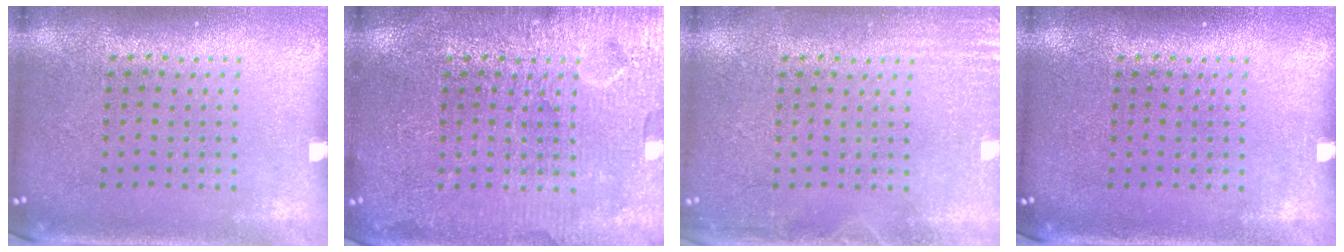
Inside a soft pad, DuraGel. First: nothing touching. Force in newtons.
{"total": 5.8, "press": 5.7, "slide": 0.8}
{"total": 2.2, "press": 2.1, "slide": 0.3}
{"total": 0.0}